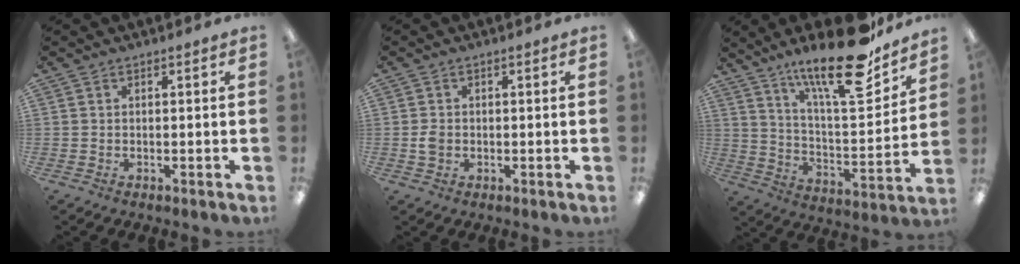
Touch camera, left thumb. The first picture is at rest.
{"total": 2.2, "force": [-0.2, 1.7, 1.4], "torque": [-0.025, 0.004, -0.004]}
{"total": 21.3, "force": [15.8, 5.4, 13.3], "torque": [-0.219, -0.100, 0.258]}